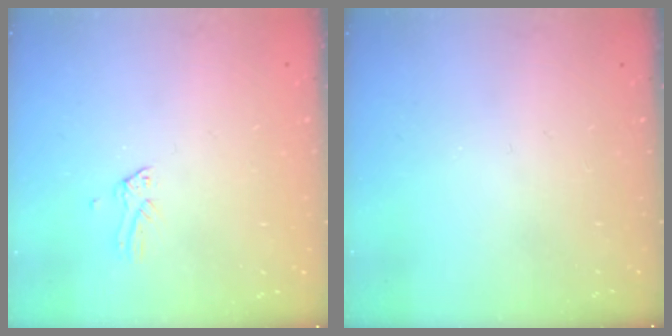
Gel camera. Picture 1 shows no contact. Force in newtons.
{"total": 0.0}